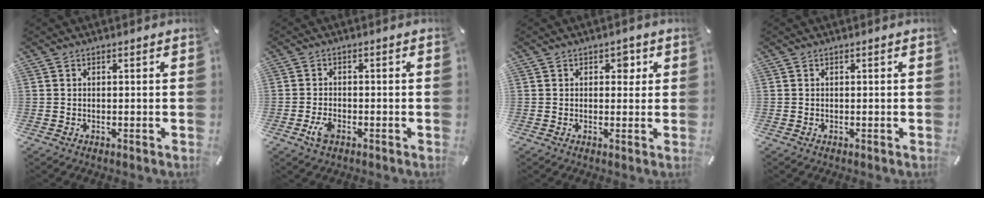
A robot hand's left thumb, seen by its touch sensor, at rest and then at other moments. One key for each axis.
{"total": 3.7, "fx": -1.8, "fy": 1.9, "fz": 2.6, "tx": -0.069, "ty": -0.001, "tz": -0.038}
{"total": 2.8, "fx": 1.0, "fy": 2.0, "fz": 1.7, "tx": -0.005, "ty": -0.005, "tz": 0.007}
{"total": 0.0}